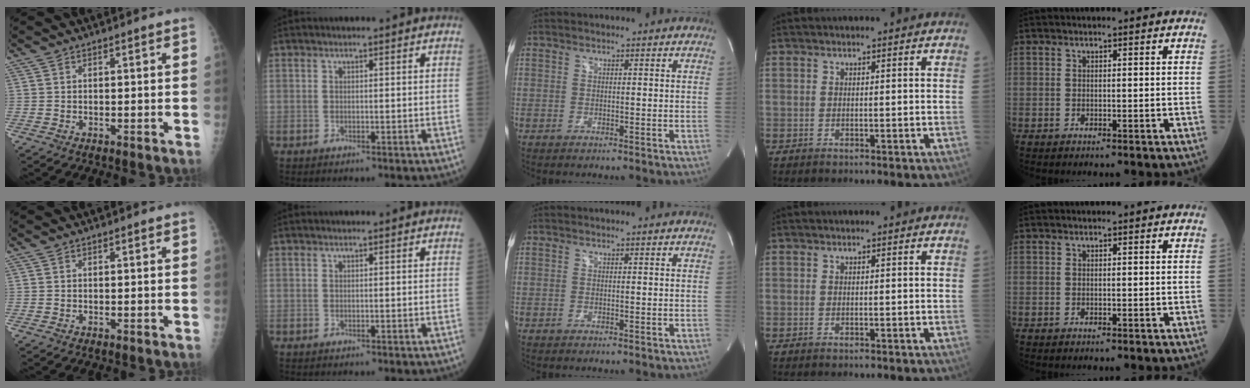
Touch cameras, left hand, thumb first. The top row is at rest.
{}